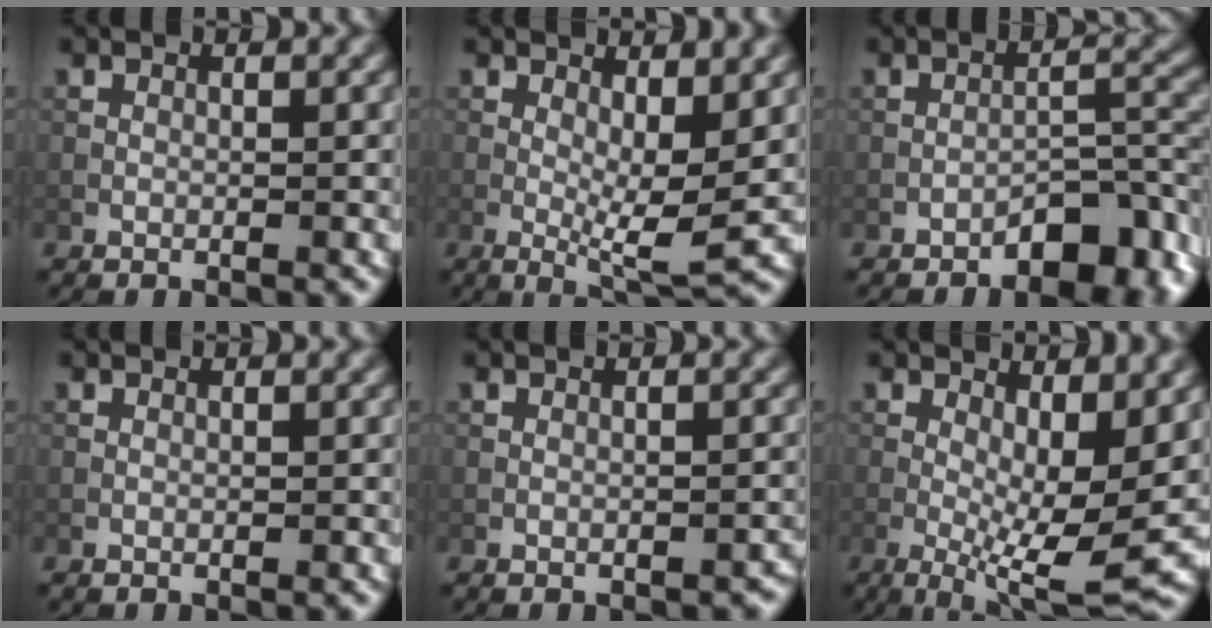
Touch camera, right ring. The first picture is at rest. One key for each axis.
{"total": 5.4, "fx": 0.4, "fy": 1.5, "fz": 5.2, "tx": -0.084, "ty": -0.012, "tz": 0.007}
{"total": 5.7, "fx": -3.7, "fy": 2.1, "fz": 3.8, "tx": -0.045, "ty": 0.019, "tz": -0.055}
{"total": 0.0}
{"total": 0.8, "fx": -0.6, "fy": 0.4, "fz": 0.4, "tx": -0.008, "ty": 0.000, "tz": -0.006}
{"total": 8.8, "fx": -0.5, "fy": 2.8, "fz": 8.4, "tx": -0.142, "ty": -0.010, "tz": -0.008}